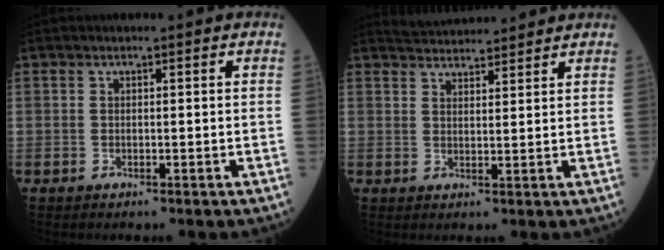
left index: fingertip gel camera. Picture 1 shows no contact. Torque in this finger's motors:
{"motor_torque": [-0.38, -0.48, 0.00, 0.00]}